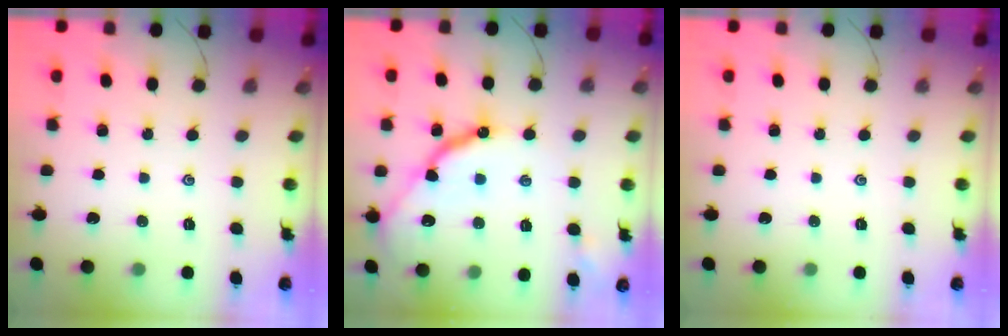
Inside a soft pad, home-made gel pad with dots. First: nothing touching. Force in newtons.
{"total": 13.5, "press": 13.5, "slide": 1.1}
{"total": 0.0}